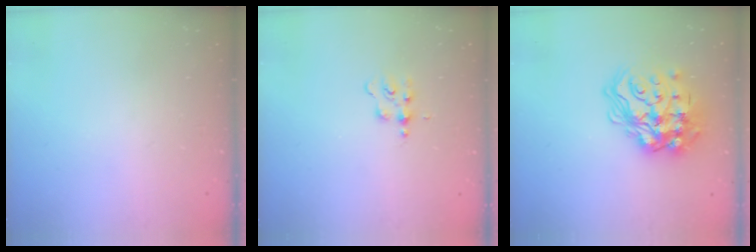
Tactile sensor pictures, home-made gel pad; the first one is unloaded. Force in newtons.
{"total": 3.9, "press": 3.9, "slide": 0.5}
{"total": 21.4, "press": 21.3, "slide": 1.7}